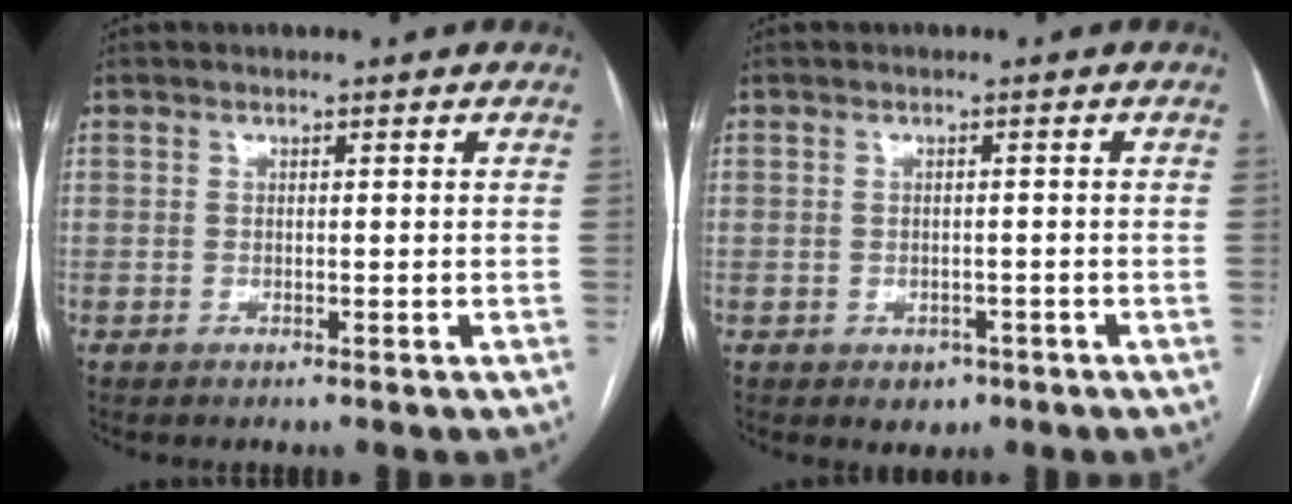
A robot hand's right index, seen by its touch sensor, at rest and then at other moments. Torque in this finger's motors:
{"motor_torque": [-0.20, 0.15, -0.23, -0.07]}